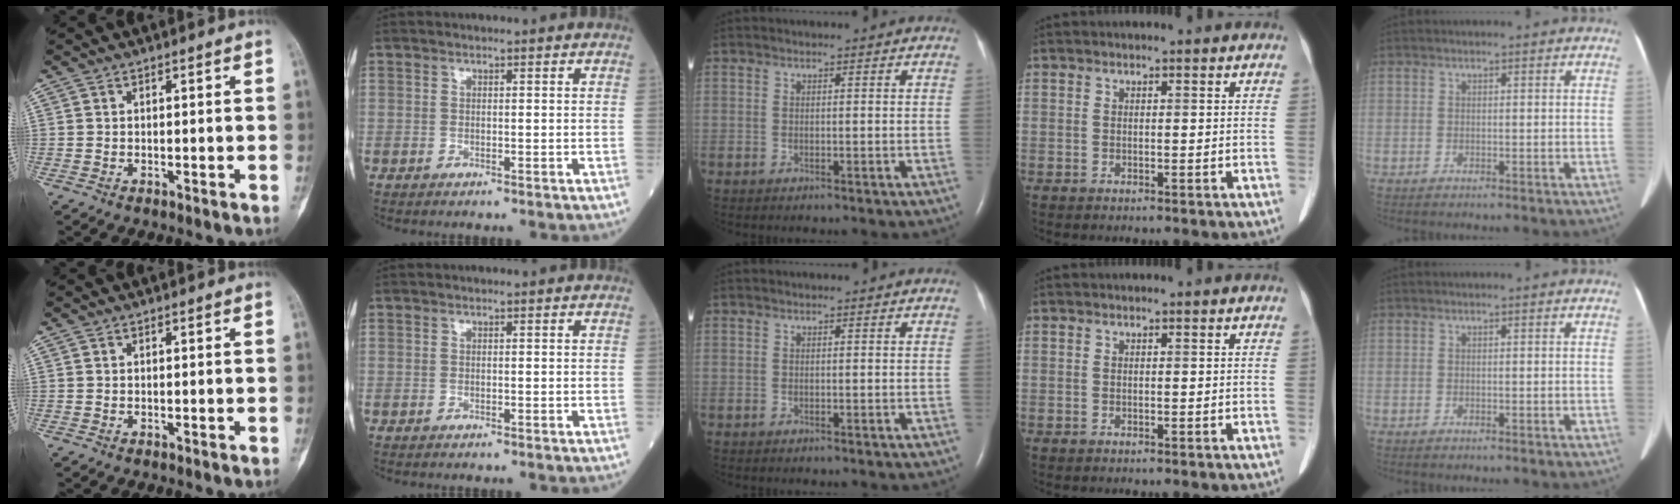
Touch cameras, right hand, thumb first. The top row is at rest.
{}